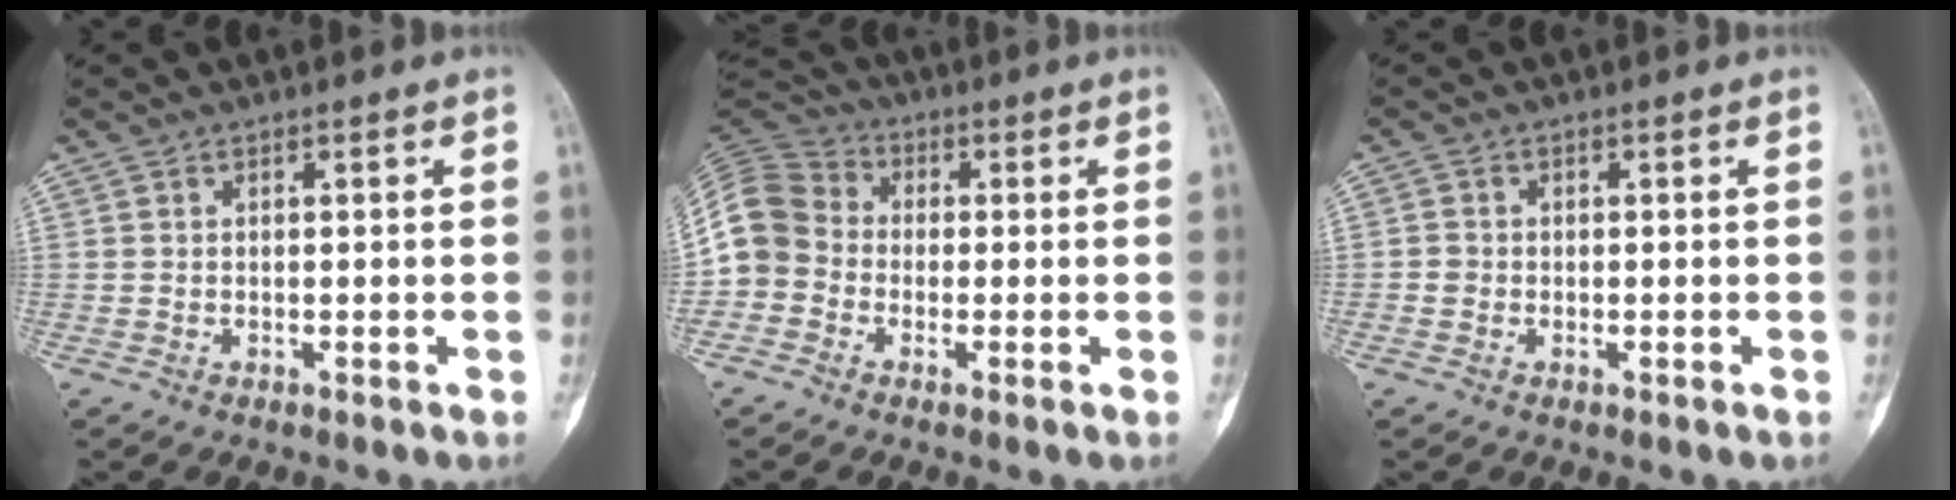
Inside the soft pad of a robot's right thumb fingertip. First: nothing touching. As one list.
[{"total": 10.4, "force": [-1.9, 9.3, 4.2], "torque": [-0.082, 0.039, -0.049]}, {"total": 1.3, "force": [-0.4, 1.2, 0.4], "torque": [-0.003, 0.005, -0.010]}]